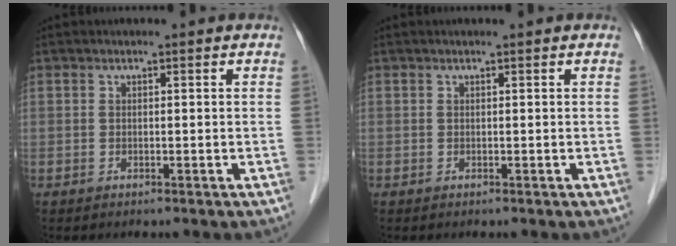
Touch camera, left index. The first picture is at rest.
{"total": 1.2, "force": [0.9, 0.3, 0.7], "torque": [-0.011, 0.028, 0.016]}